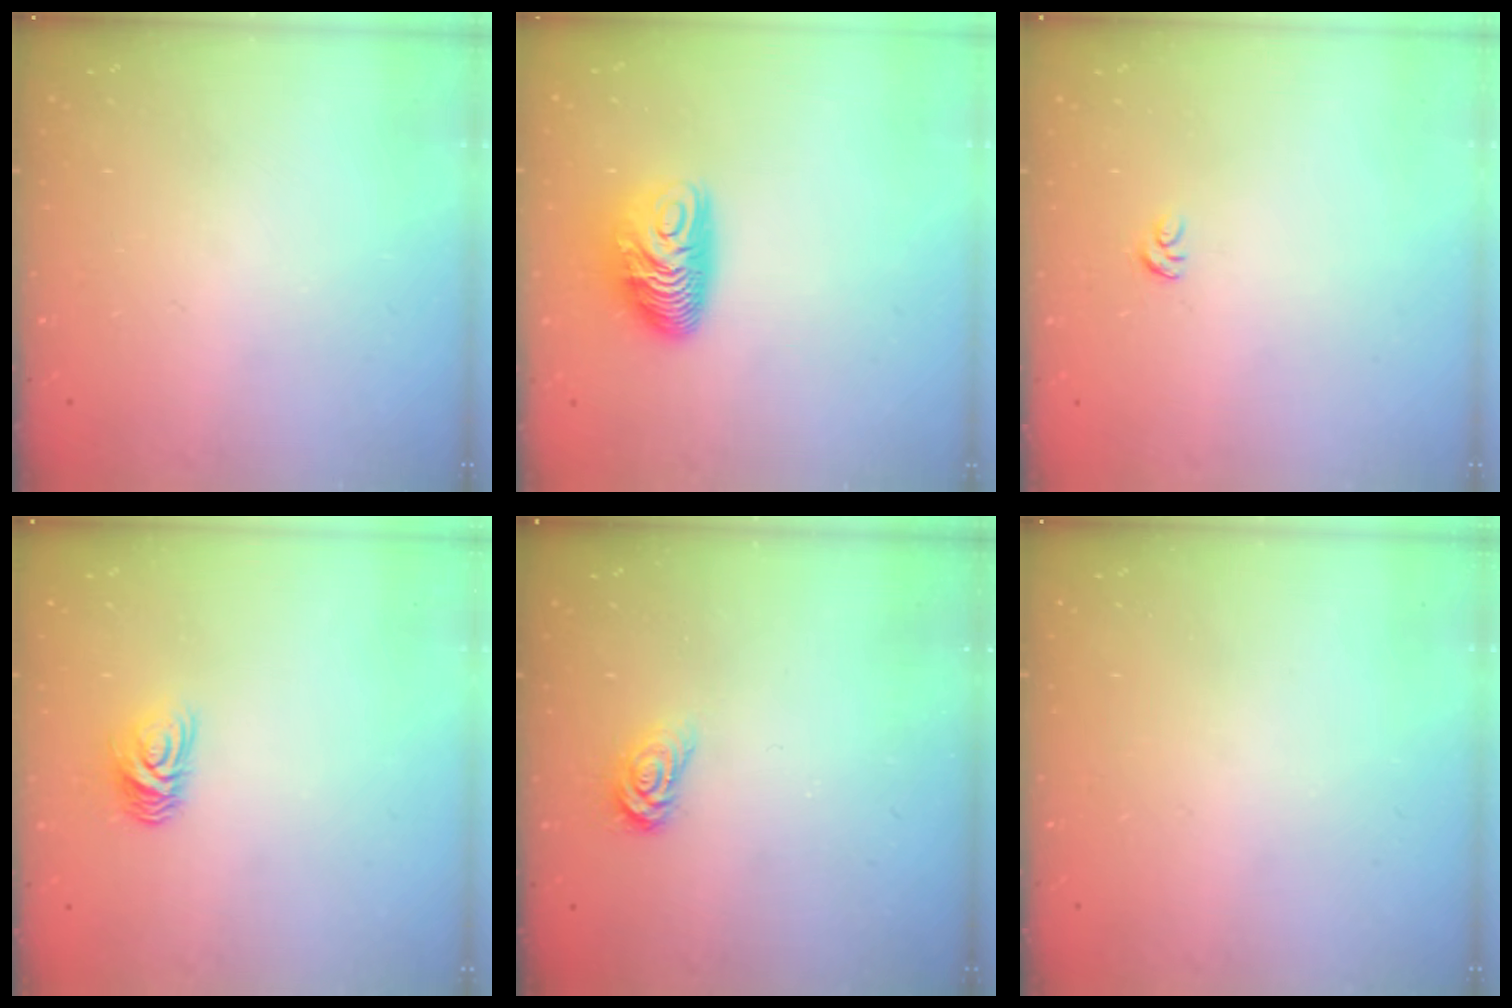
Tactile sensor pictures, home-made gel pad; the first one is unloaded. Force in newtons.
{"total": 9.8, "press": 9.8, "slide": 0.7}
{"total": 3.1, "press": 3.1, "slide": 0.2}
{"total": 6.6, "press": 6.6, "slide": 0.7}
{"total": 3.5, "press": 3.5, "slide": 0.4}
{"total": 0.0}